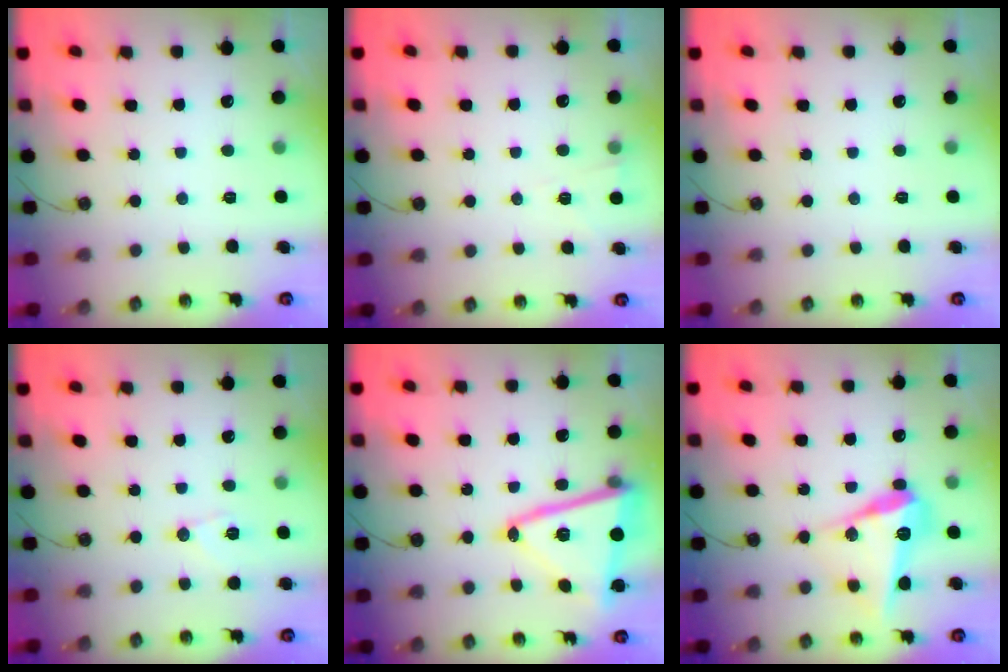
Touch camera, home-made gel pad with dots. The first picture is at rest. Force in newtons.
{"total": 2.6, "press": 2.1, "slide": 1.5}
{"total": 0.0}
{"total": 7.0, "press": 6.9, "slide": 1.1}
{"total": 18.6, "press": 18.5, "slide": 1.7}
{"total": 15.1, "press": 15.1, "slide": 1.3}